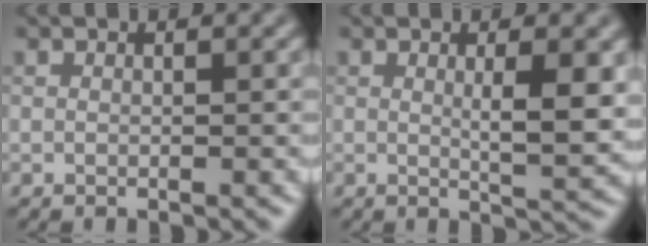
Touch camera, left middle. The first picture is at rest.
{"total": 3.8, "force": [0.6, 0.7, 3.7], "torque": [-0.056, -0.005, 0.013]}